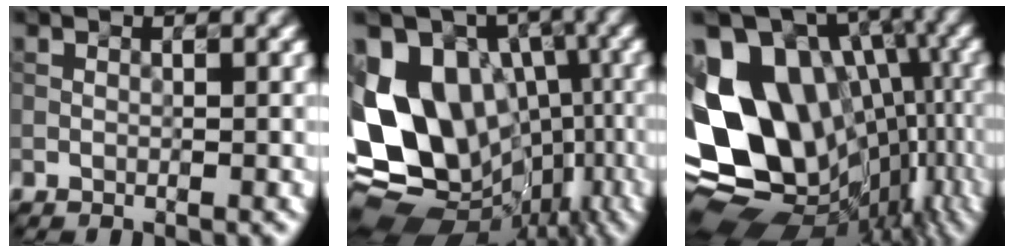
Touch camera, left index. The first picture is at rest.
{"total": 14.6, "force": [-1.3, 11.4, 9.1], "torque": [-0.160, 0.007, -0.015]}
{"total": 16.2, "force": [-1.0, 12.0, 10.8], "torque": [-0.188, 0.002, 0.007]}